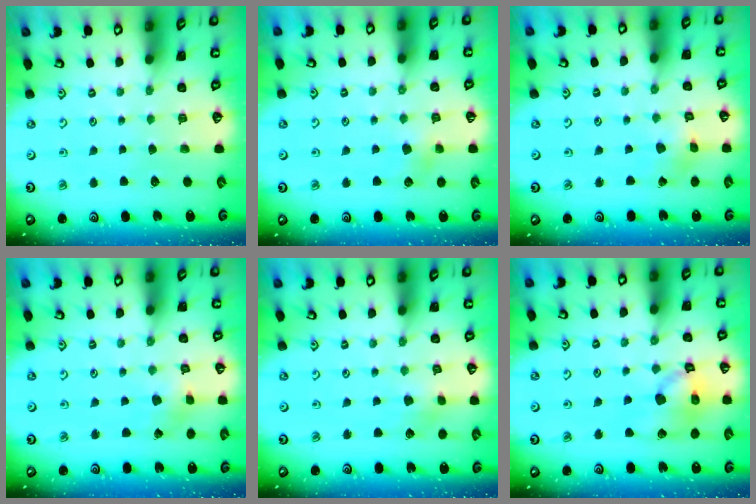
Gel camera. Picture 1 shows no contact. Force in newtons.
{"total": 4.2, "press": 4.1, "slide": 0.6}
{"total": 1.7, "press": 1.6, "slide": 0.4}
{"total": 2.2, "press": 2.2, "slide": 0.2}
{"total": 2.4, "press": 2.3, "slide": 0.6}
{"total": 14.0, "press": 13.9, "slide": 1.9}